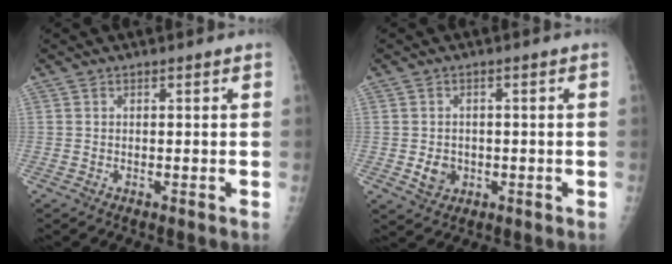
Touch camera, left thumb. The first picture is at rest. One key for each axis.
{"total": 3.7, "fx": -0.8, "fy": 3.2, "fz": 1.7, "tx": -0.013, "ty": 0.003, "tz": -0.004}